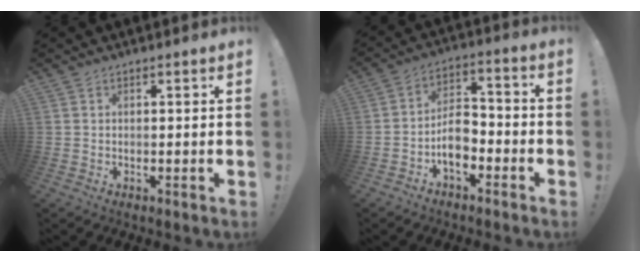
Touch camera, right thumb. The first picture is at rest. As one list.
[{"total": 9.0, "force": [-4.2, 5.7, 5.5], "torque": [-0.100, 0.025, -0.073]}]